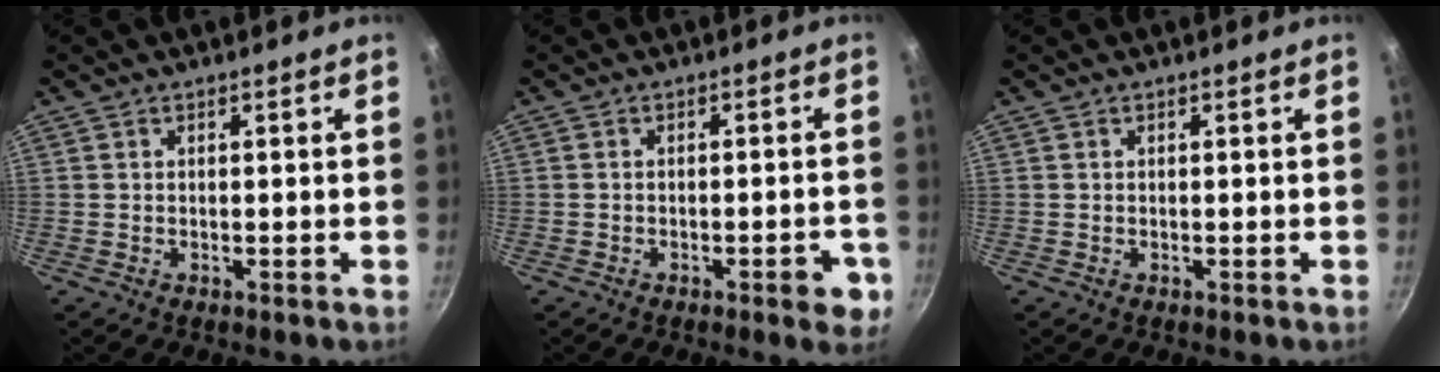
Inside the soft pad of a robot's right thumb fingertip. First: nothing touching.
{"total": 5.3, "force": [-2.3, 1.8, 4.4], "torque": [-0.041, 0.011, -0.029]}
{"total": 0.0}